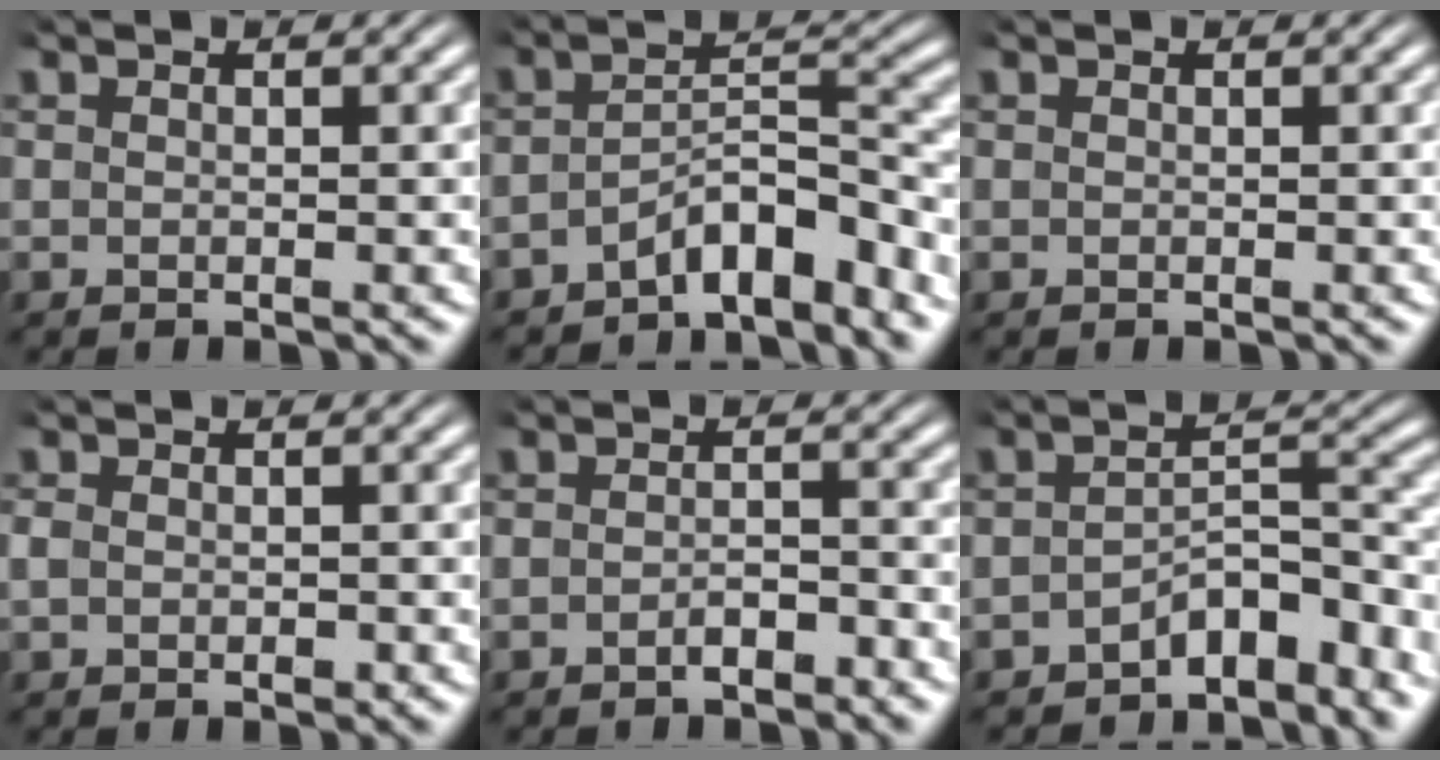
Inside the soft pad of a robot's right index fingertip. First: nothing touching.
{"total": 5.7, "force": [-4.0, 1.6, 3.7], "torque": [-0.044, -0.005, -0.063]}
{"total": 0.0}
{"total": 1.2, "force": [-0.5, 0.8, 0.7], "torque": [-0.023, -0.008, -0.005]}
{"total": 2.0, "force": [-1.7, 0.6, 0.8], "torque": [-0.007, 0.001, -0.033]}
{"total": 5.5, "force": [-4.0, 1.4, 3.5], "torque": [-0.039, -0.011, -0.060]}